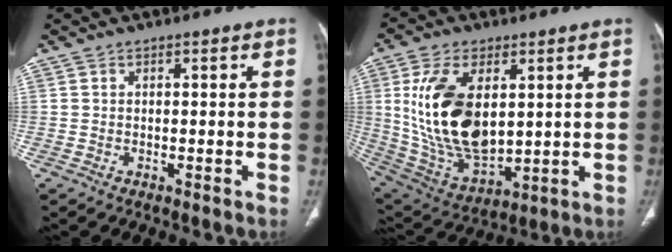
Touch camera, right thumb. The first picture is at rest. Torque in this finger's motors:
{"motor_torque": [-1.27, 2.36, 2.09, 0.37, 0.68]}